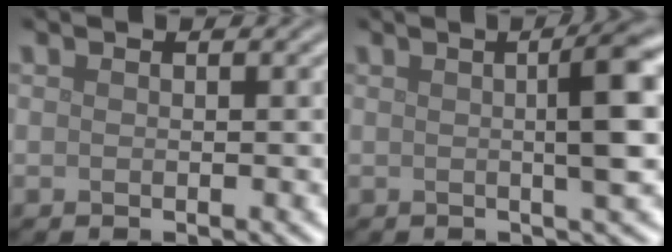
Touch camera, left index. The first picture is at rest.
{"total": 5.4, "force": [0.5, 0.9, 5.3], "torque": [-0.066, 0.013, 0.006]}